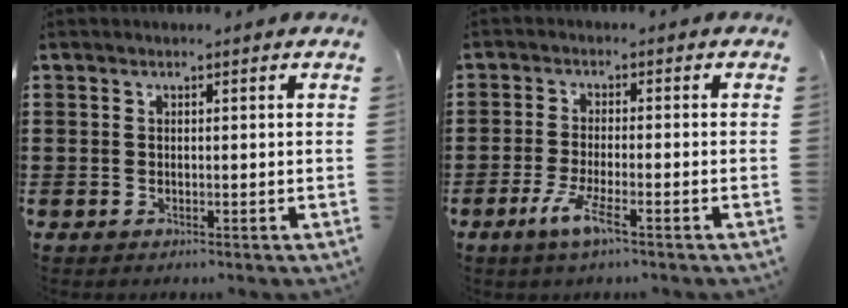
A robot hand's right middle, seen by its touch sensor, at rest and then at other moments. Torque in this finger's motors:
{"motor_torque": [1.05, -0.59, 0.33, 0.06]}